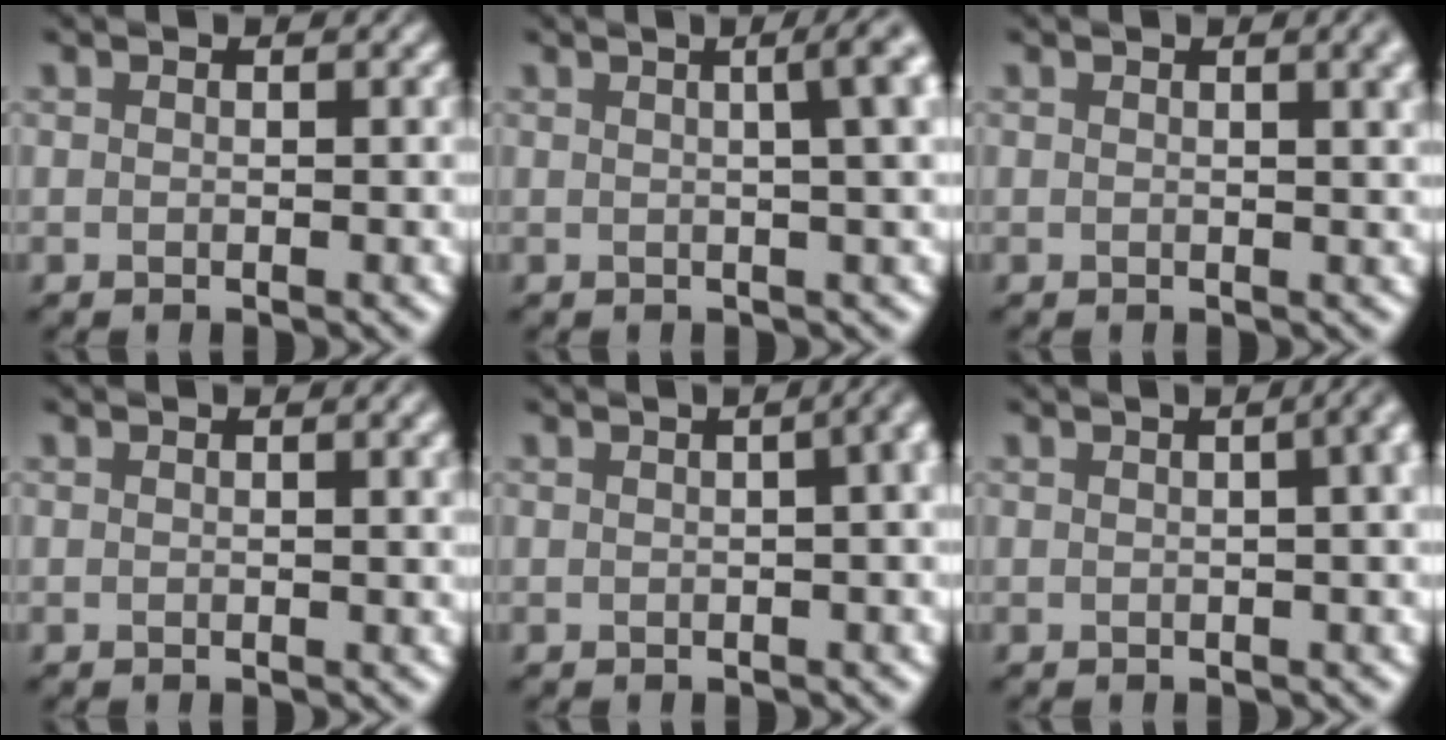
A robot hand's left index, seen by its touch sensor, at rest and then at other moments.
{"total": 7.7, "force": [2.0, 3.3, 6.7], "torque": [-0.024, 0.049, -0.003]}
{"total": 3.2, "force": [1.3, 1.2, 2.6], "torque": [-0.017, 0.006, 0.015]}
{"total": 1.2, "force": [0.5, 0.3, 1.0], "torque": [-0.010, 0.004, 0.007]}
{"total": 11.2, "force": [2.7, 6.3, 8.9], "torque": [-0.019, 0.060, -0.014]}
{"total": 8.8, "force": [2.2, 4.8, 7.0], "torque": [-0.010, 0.051, -0.016]}